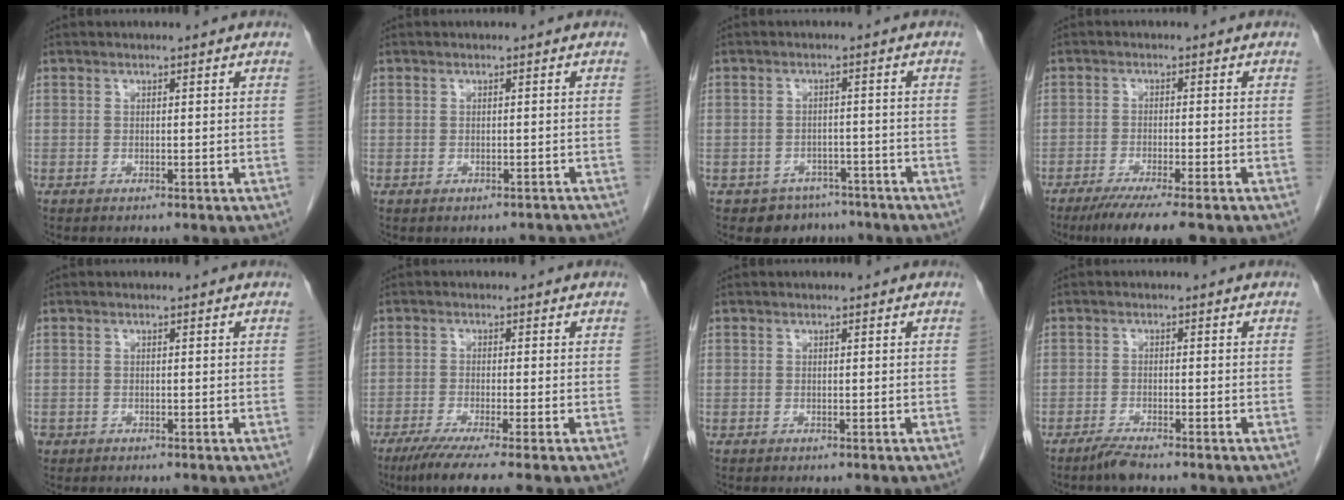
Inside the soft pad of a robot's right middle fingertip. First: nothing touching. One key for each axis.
{"total": 1.9, "fx": -1.7, "fy": 0.8, "fz": 0.3, "tx": -0.002, "ty": 0.002, "tz": -0.020}
{"total": 5.3, "fx": -4.2, "fy": 3.3, "fz": 0.0, "tx": 0.015, "ty": 0.015, "tz": -0.054}
{"total": 7.6, "fx": -5.6, "fy": 0.2, "fz": 5.0, "tx": -0.075, "ty": -0.017, "tz": -0.086}
{"total": 0.9, "fx": -0.5, "fy": 0.8, "fz": 0.2, "tx": -0.009, "ty": 0.003, "tz": -0.006}
{"total": 6.7, "fx": -4.9, "fy": -0.7, "fz": 4.5, "tx": -0.069, "ty": -0.019, "tz": -0.081}
{"total": 0.0}
{"total": 2.2, "fx": -1.9, "fy": 0.0, "fz": 1.1, "tx": -0.029, "ty": -0.005, "tz": -0.038}